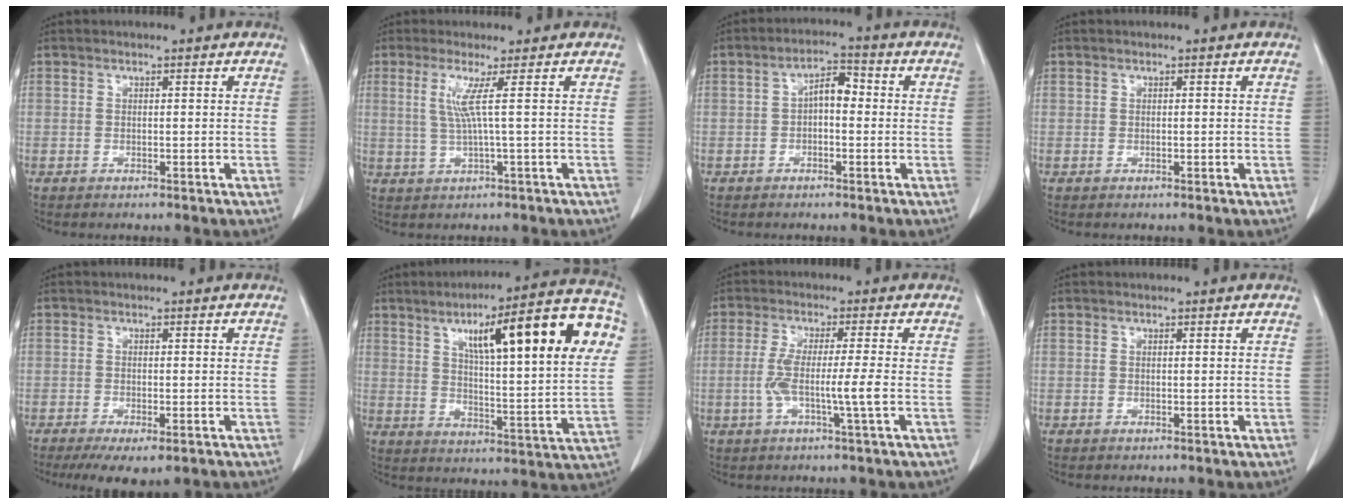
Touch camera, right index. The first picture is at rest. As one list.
[{"total": 3.7, "force": [0.9, -1.2, 3.4], "torque": [-0.077, 0.002, 0.022]}, {"total": 4.3, "force": [-0.1, 2.0, 3.8], "torque": [-0.066, 0.022, -0.004]}, {"total": 0.0}, {"total": 6.7, "force": [-4.4, 2.0, 4.5], "torque": [-0.061, -0.016, -0.065]}, {"total": 22.7, "force": [8.3, 3.0, 21.0], "torque": [-0.295, 0.029, 0.115]}, {"total": 6.2, "force": [-1.3, -0.6, 6.1], "torque": [-0.121, -0.006, -0.026]}, {"total": 0.0}]